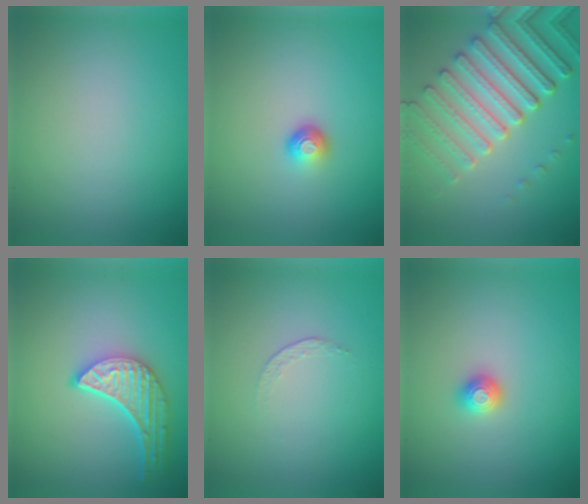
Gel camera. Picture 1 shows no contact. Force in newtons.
{"total": 1.5, "press": 1.0, "slide": 1.1}
{"total": 7.2, "press": 5.4, "slide": 4.7}
{"total": 5.0, "press": 4.0, "slide": 3.1}
{"total": 0.7, "press": 0.4, "slide": 0.6}
{"total": 1.3, "press": 1.2, "slide": 0.4}